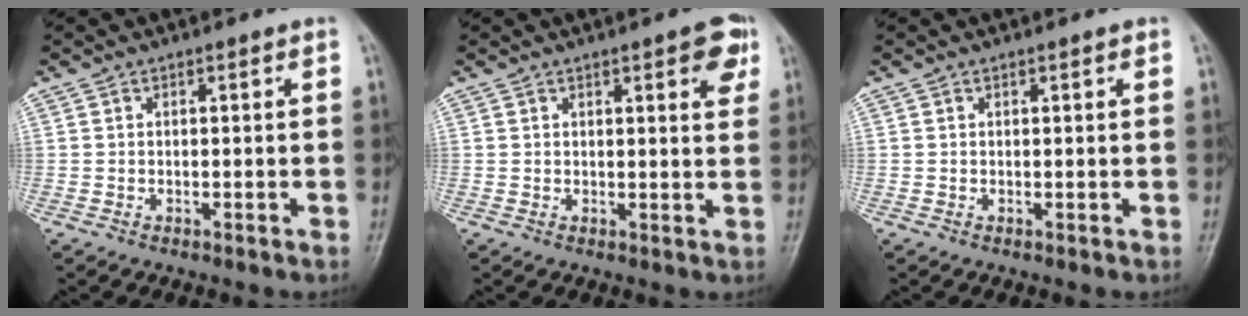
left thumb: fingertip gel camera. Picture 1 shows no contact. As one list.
[{"total": 5.4, "force": [2.7, 1.6, 4.4], "torque": [-0.039, -0.009, 0.028]}, {"total": 0.7, "force": [0.4, 0.1, 0.5], "torque": [-0.006, 0.000, 0.005]}]